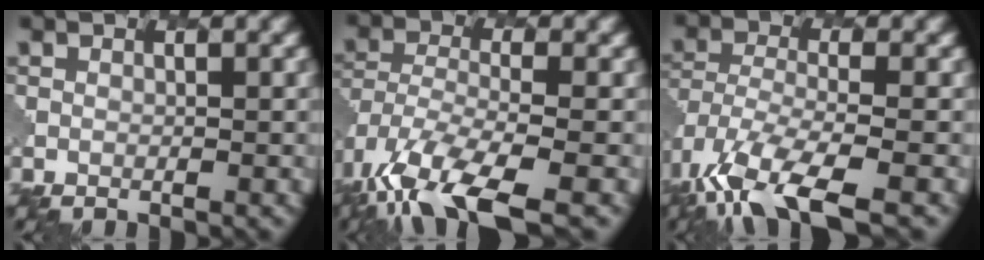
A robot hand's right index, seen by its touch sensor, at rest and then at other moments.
{"total": 11.0, "force": [-6.7, 4.4, 7.6], "torque": [-0.166, -0.027, -0.120]}
{"total": 9.7, "force": [-5.8, 3.9, 6.7], "torque": [-0.145, -0.027, -0.107]}